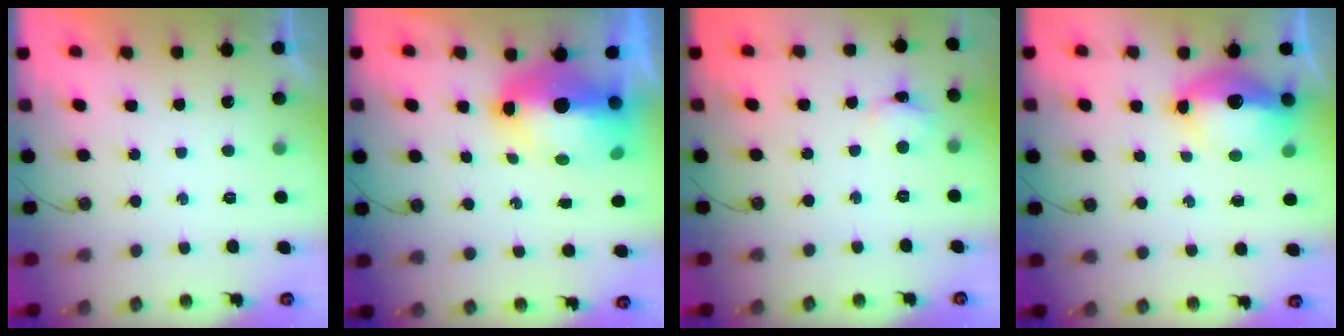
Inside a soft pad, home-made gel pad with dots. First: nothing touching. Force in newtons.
{"total": 12.5, "press": 12.4, "slide": 1.7}
{"total": 2.9, "press": 2.9, "slide": 0.2}
{"total": 13.4, "press": 13.3, "slide": 1.4}